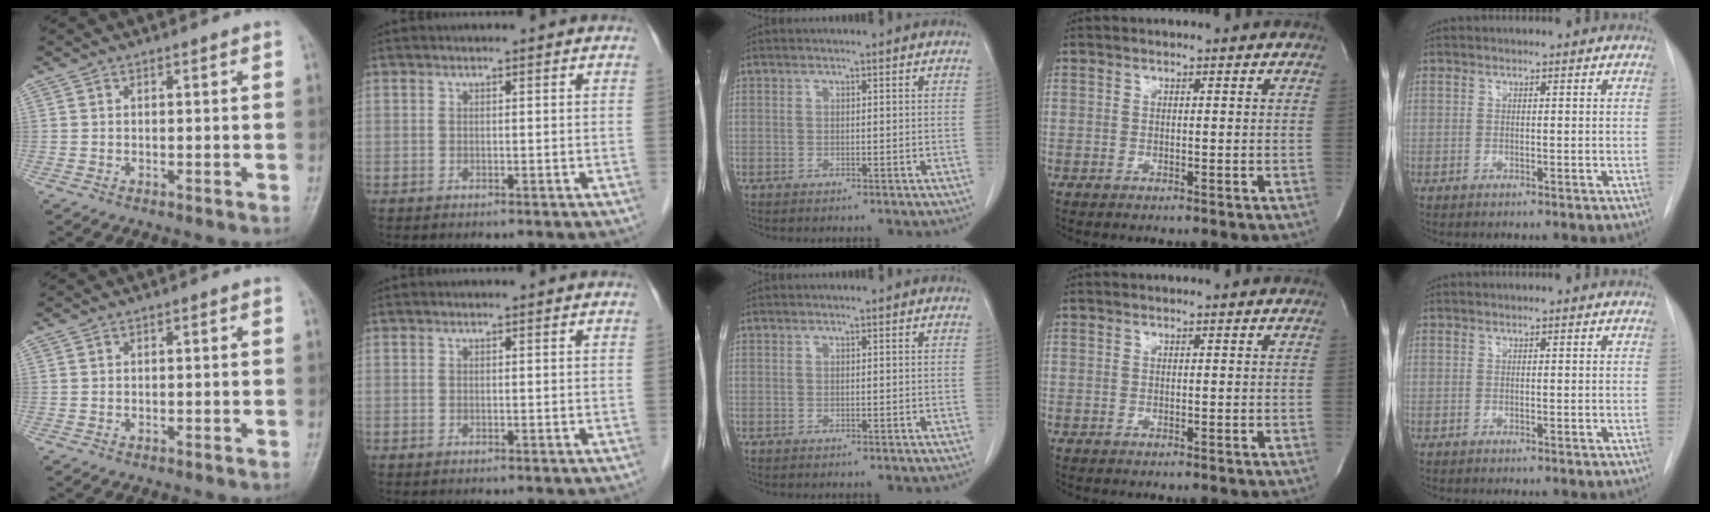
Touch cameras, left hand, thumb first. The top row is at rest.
{}